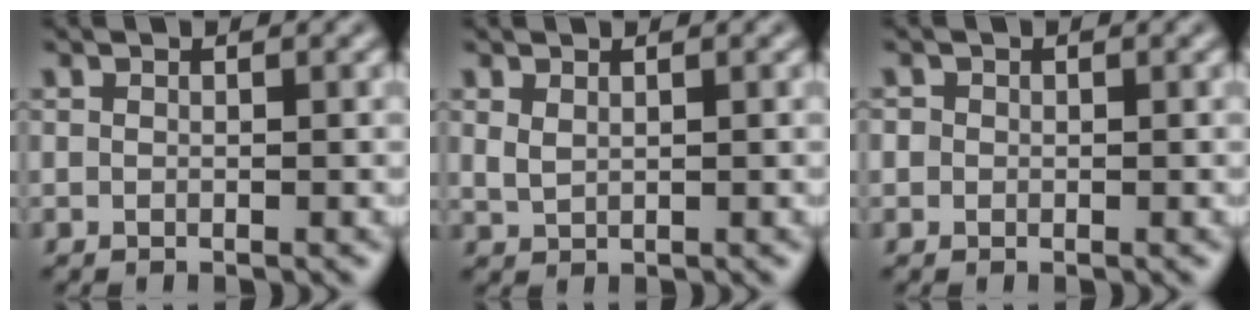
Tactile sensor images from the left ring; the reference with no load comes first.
{"total": 1.0, "force": [0.7, 0.5, 0.7], "torque": [-0.021, -0.002, 0.019]}
{"total": 0.8, "force": [0.0, 0.8, 0.1], "torque": [0.004, -0.004, -0.003]}